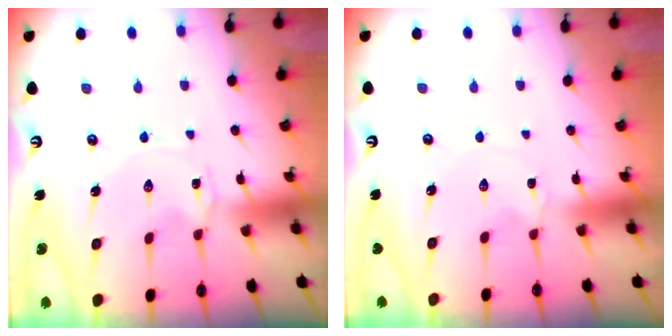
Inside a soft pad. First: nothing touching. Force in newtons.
{"total": 0.9, "press": 0.9, "slide": 0.1}